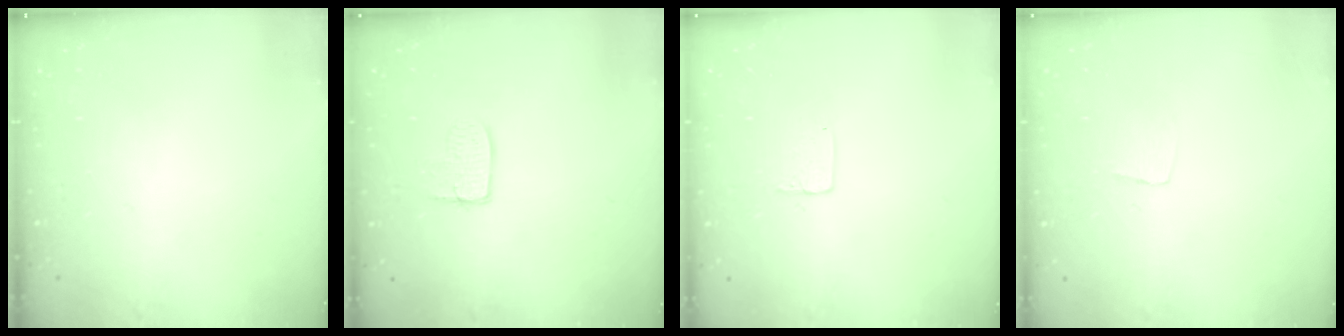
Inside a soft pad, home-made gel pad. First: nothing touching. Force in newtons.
{"total": 6.2, "press": 6.2, "slide": 0.4}
{"total": 3.9, "press": 3.9, "slide": 0.1}
{"total": 3.3, "press": 3.3, "slide": 0.2}